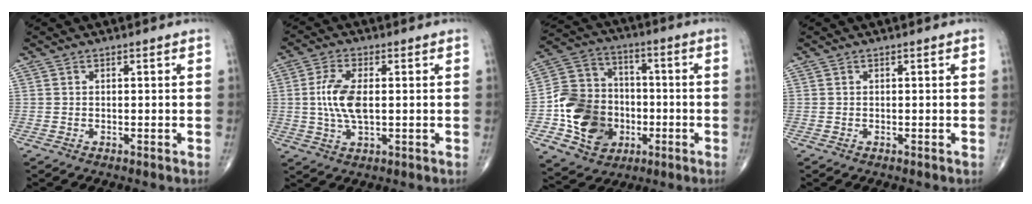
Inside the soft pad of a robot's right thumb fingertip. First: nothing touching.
{"total": 8.1, "force": [0.3, 3.6, 7.2], "torque": [-0.157, -0.001, 0.005]}
{"total": 18.3, "force": [-4.6, 14.6, 10.0], "torque": [-0.145, 0.033, -0.077]}
{"total": 0.0}